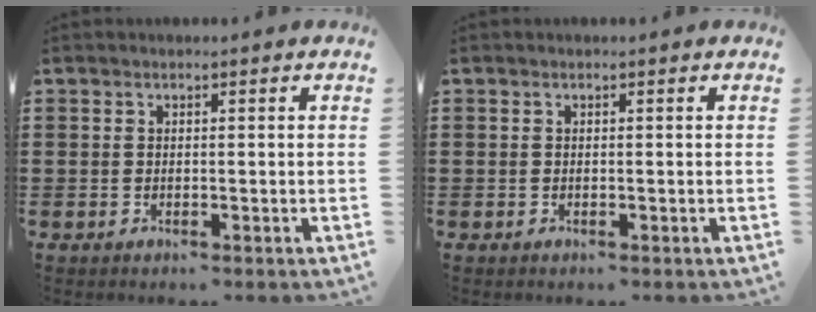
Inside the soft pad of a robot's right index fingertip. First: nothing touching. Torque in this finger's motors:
{"motor_torque": [0.92, 1.21, 0.00, 0.00]}